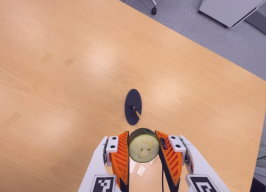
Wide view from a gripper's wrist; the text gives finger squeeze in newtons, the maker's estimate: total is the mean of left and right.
{"total": 11.0, "left": 10.0, "right": 12.1}